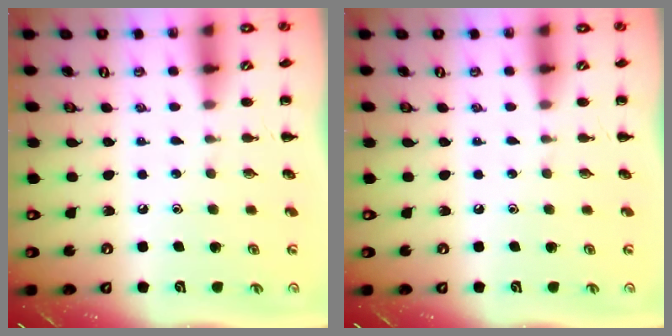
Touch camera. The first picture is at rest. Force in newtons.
{"total": 0.0}